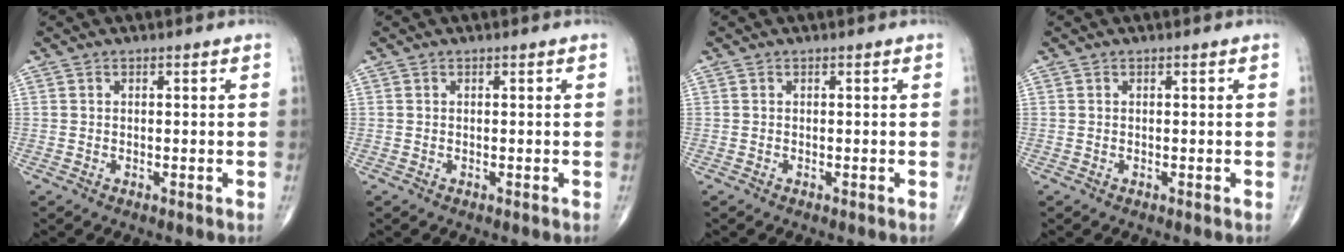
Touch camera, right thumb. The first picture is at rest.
{"total": 0.0}
{"total": 0.0}
{"total": 0.0}